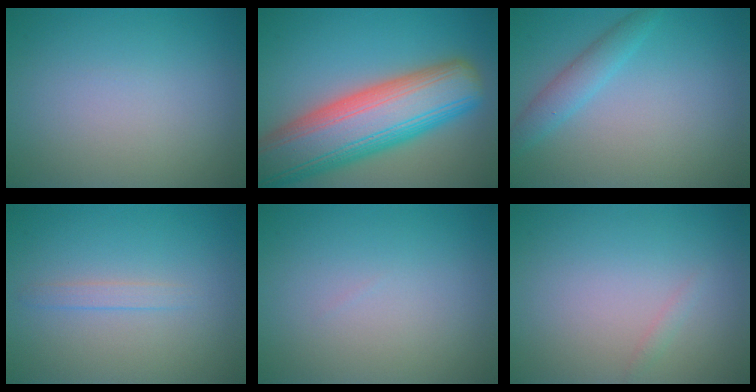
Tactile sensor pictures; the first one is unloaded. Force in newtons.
{"total": 12.9, "press": 12.9, "slide": 0.8}
{"total": 2.3, "press": 2.3, "slide": 0.1}
{"total": 1.1, "press": 1.0, "slide": 0.1}
{"total": 0.0}
{"total": 0.6, "press": 0.6, "slide": 0.1}